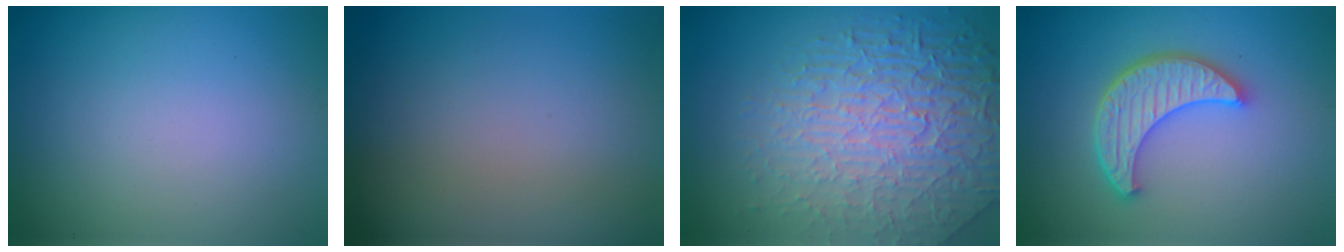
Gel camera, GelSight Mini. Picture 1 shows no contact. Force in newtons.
{"total": 0.0}
{"total": 8.3, "press": 6.0, "slide": 5.7}
{"total": 4.9, "press": 3.9, "slide": 2.9}